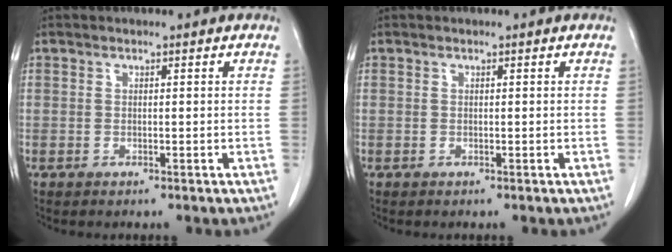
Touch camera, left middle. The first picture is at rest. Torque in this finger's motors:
{"motor_torque": [-0.01, 0.01, 0.00, 0.00]}